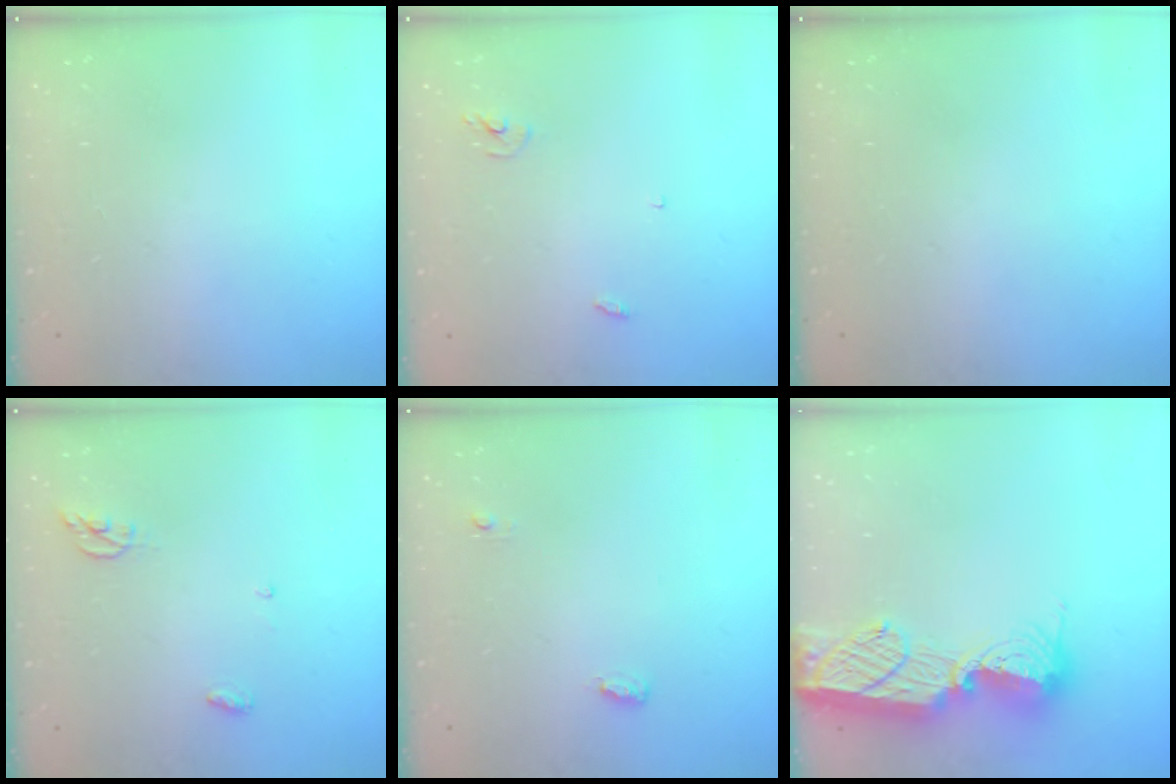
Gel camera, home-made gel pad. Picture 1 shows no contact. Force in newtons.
{"total": 2.9, "press": 2.9, "slide": 0.2}
{"total": 0.0}
{"total": 4.9, "press": 4.9, "slide": 0.2}
{"total": 3.9, "press": 3.8, "slide": 1.0}
{"total": 15.2, "press": 15.1, "slide": 1.3}